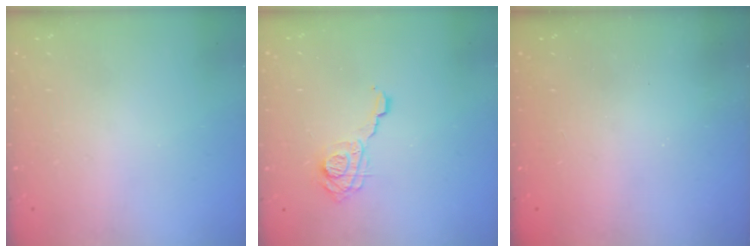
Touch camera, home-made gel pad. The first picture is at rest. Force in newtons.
{"total": 10.4, "press": 10.4, "slide": 0.9}
{"total": 2.4, "press": 2.3, "slide": 0.8}